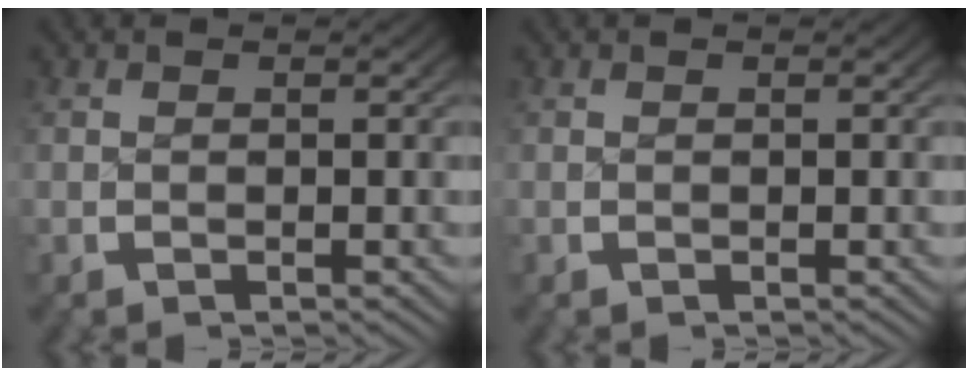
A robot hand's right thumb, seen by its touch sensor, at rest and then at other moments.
{"total": 0.0}